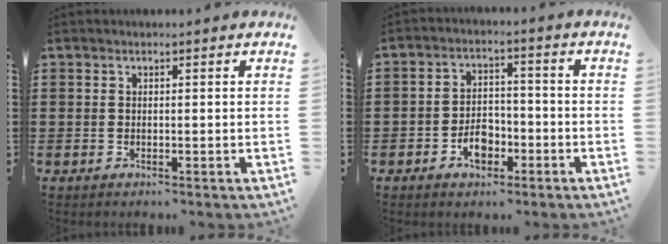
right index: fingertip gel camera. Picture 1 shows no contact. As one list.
[{"total": 4.7, "force": [-2.3, 3.0, 2.8], "torque": [-0.041, 0.004, -0.043]}]